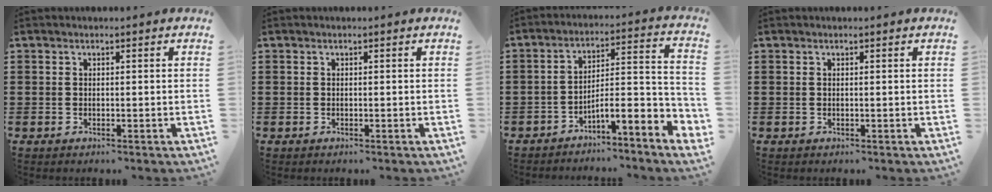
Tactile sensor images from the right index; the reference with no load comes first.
{"total": 0.0}
{"total": 6.4, "force": [-5.0, 0.1, 3.9], "torque": [-0.065, -0.019, -0.101]}
{"total": 0.0}